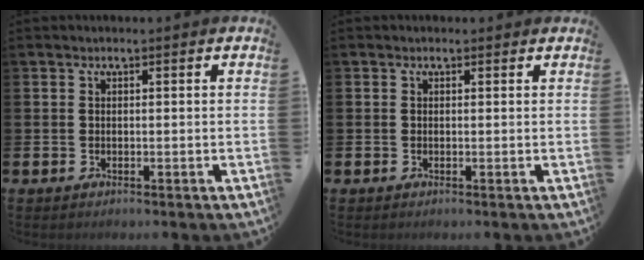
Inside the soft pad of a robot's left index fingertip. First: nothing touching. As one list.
[{"total": 0.0}]